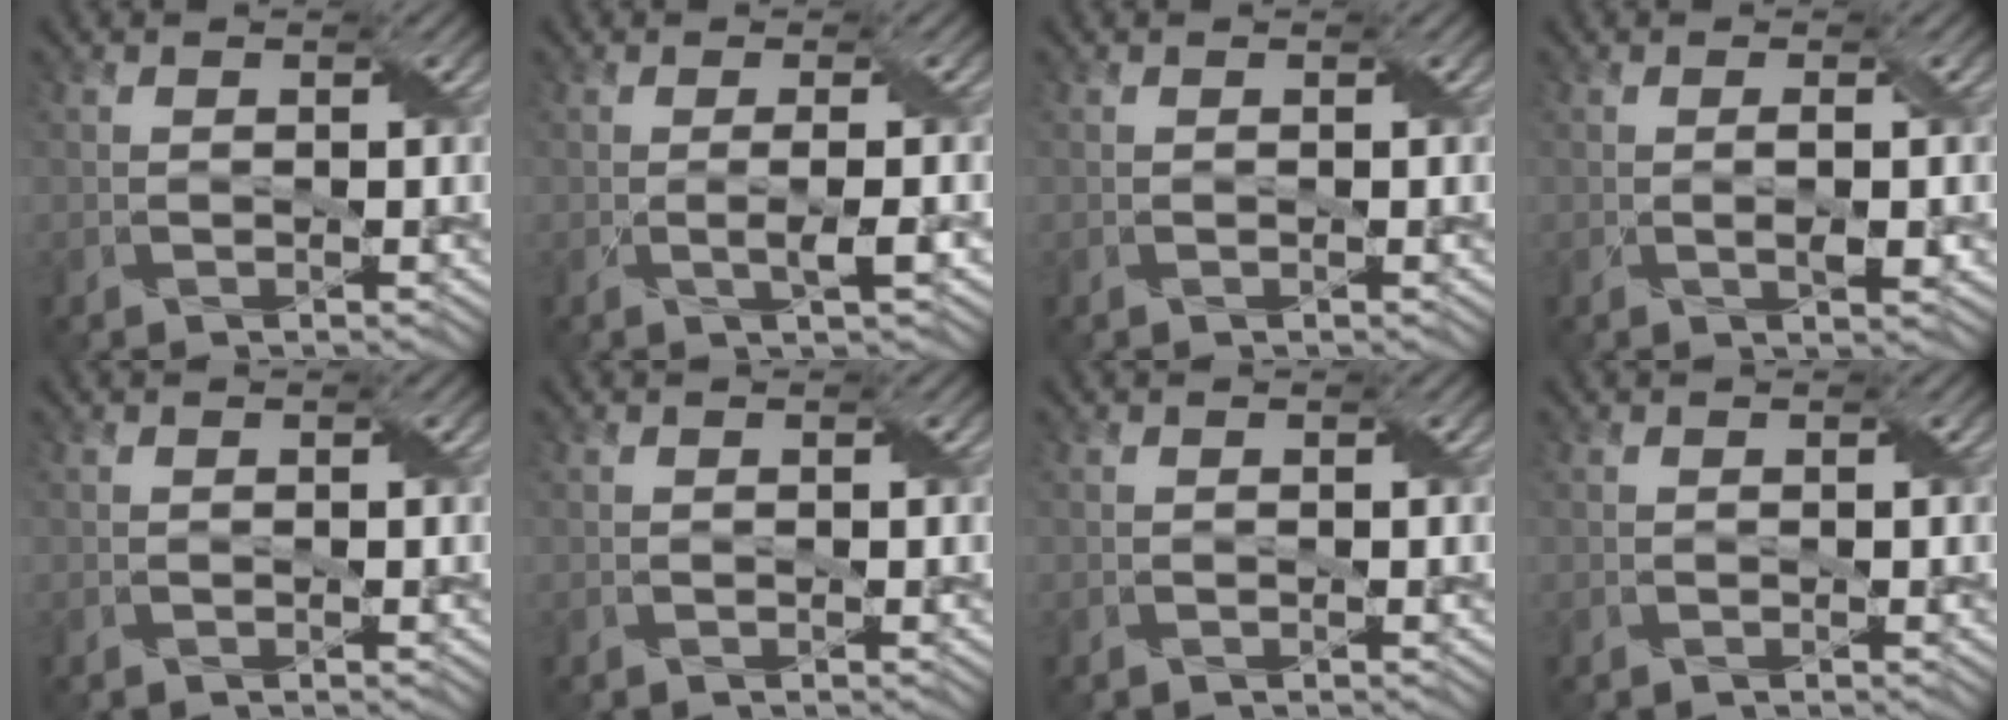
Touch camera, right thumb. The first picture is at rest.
{"total": 2.2, "force": [-0.2, 0.1, 2.1], "torque": [-0.043, 0.002, -0.005]}
{"total": 0.0}
{"total": 1.9, "force": [-0.1, 0.4, 1.9], "torque": [-0.035, -0.001, 0.001]}
{"total": 0.0}
{"total": 0.0}
{"total": 0.0}
{"total": 0.0}